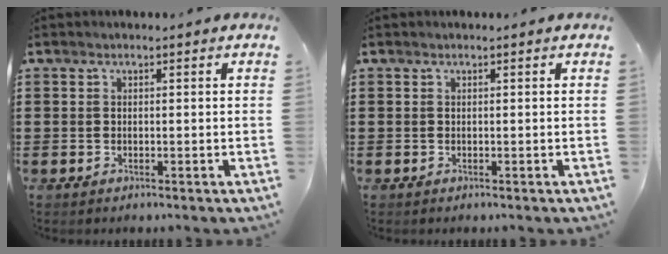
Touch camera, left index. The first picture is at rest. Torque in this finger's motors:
{"motor_torque": [0.00, 0.00, 0.00, 0.00]}